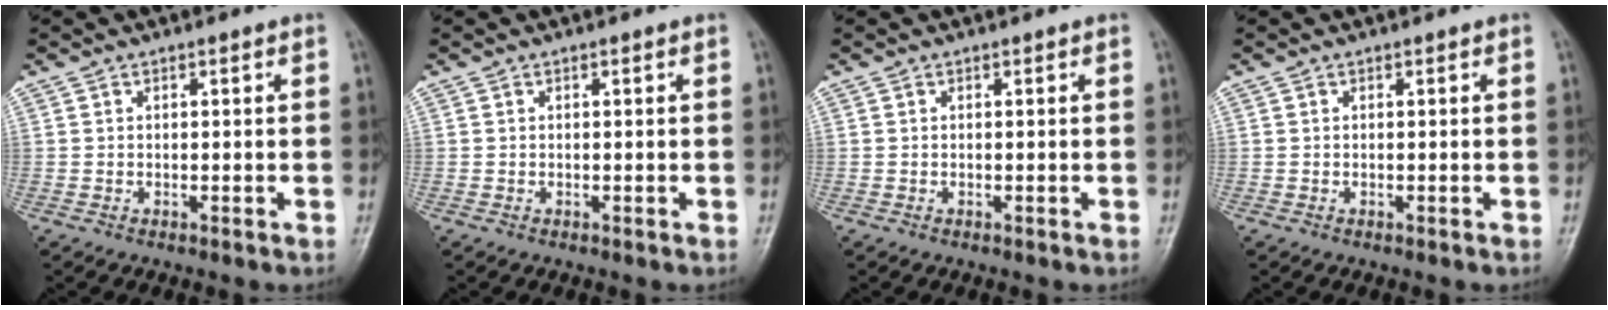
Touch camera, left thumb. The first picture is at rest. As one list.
[{"total": 0.0}, {"total": 0.0}, {"total": 0.0}]